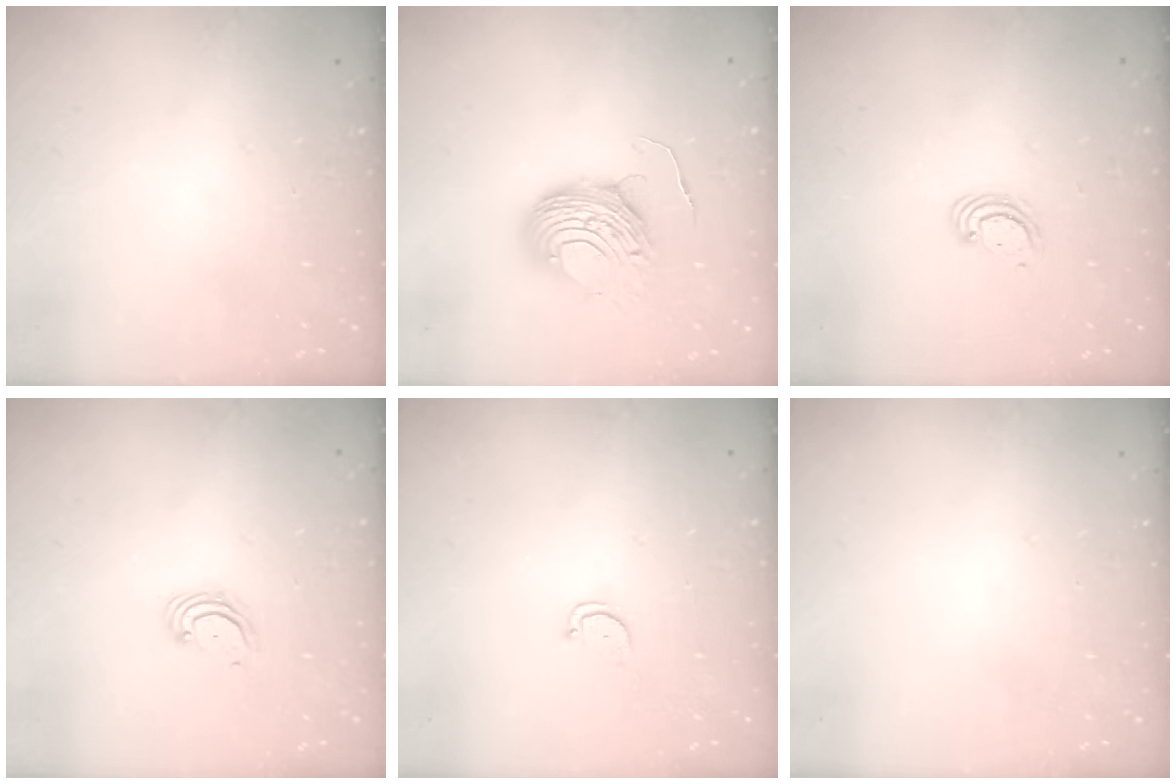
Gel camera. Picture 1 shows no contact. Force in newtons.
{"total": 8.7, "press": 8.7, "slide": 0.9}
{"total": 2.5, "press": 2.5, "slide": 0.3}
{"total": 2.7, "press": 2.7, "slide": 0.3}
{"total": 2.0, "press": 2.0, "slide": 0.2}
{"total": 0.0}